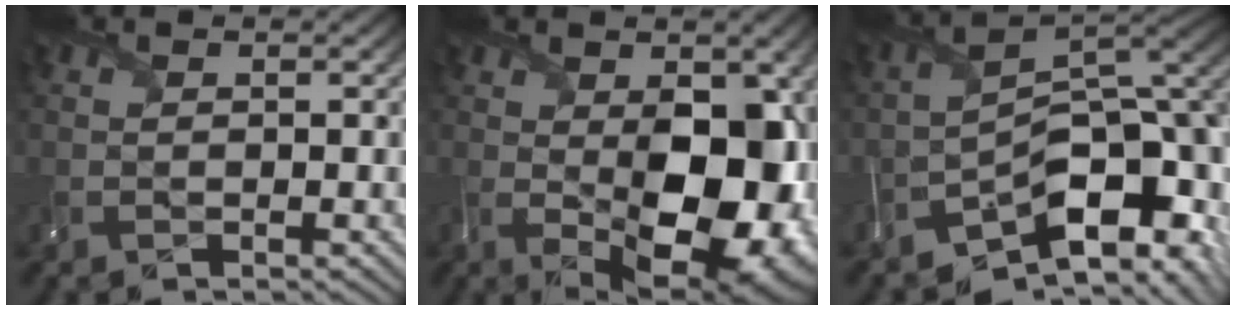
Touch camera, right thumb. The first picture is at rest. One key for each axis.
{"total": 14.8, "fx": -0.7, "fy": 8.2, "fz": 12.3, "tx": -0.170, "ty": -0.028, "tz": 0.009}
{"total": 10.8, "fx": -6.4, "fy": 4.7, "fz": 7.3, "tx": -0.100, "ty": -0.006, "tz": -0.121}